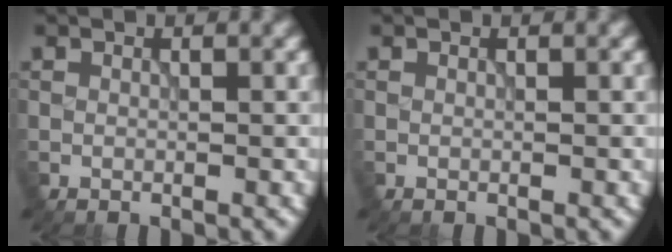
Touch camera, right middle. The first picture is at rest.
{"total": 0.0}